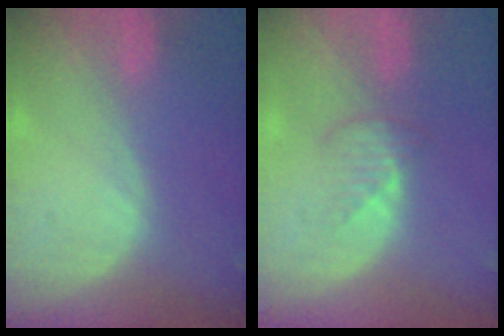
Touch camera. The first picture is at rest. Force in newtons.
{"total": 2.5, "press": 2.5, "slide": 0.4}